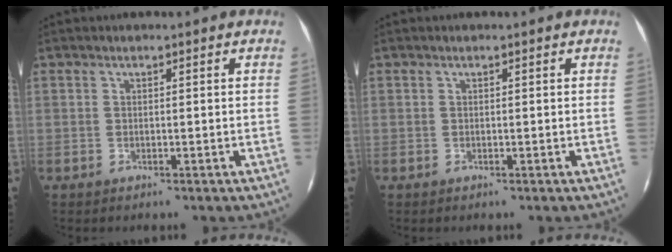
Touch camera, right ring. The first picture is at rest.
{"total": 0.0}